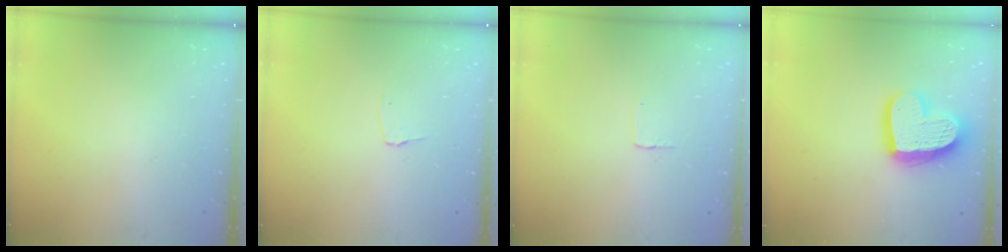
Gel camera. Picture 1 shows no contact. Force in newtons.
{"total": 2.7, "press": 2.7, "slide": 0.3}
{"total": 2.5, "press": 2.5, "slide": 0.1}
{"total": 20.0, "press": 20.0, "slide": 1.7}